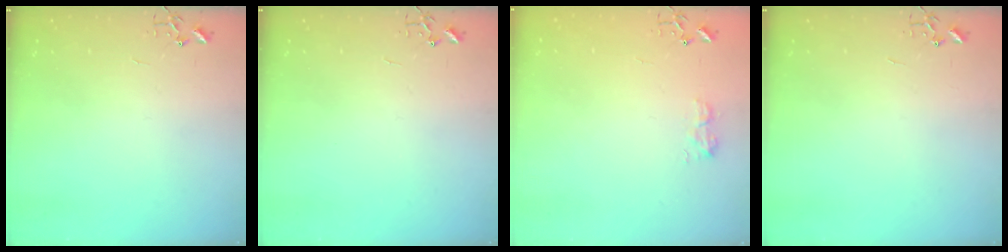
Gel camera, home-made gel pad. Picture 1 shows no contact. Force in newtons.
{"total": 0.0}
{"total": 8.8, "press": 8.7, "slide": 0.4}
{"total": 0.0}